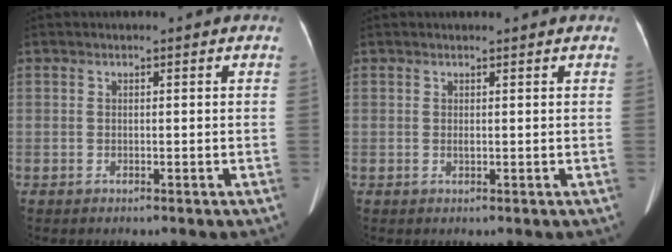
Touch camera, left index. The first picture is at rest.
{"total": 0.8, "force": [0.5, 0.2, 0.5], "torque": [-0.015, 0.009, 0.009]}